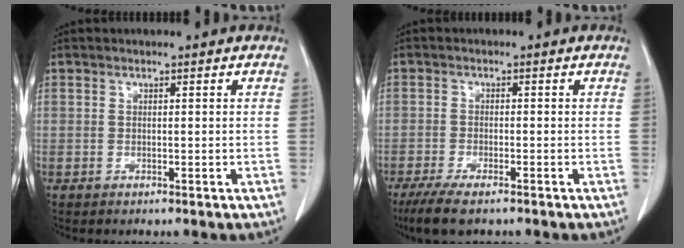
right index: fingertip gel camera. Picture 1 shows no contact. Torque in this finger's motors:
{"motor_torque": [0.47, -0.38, 0.23, 0.06]}